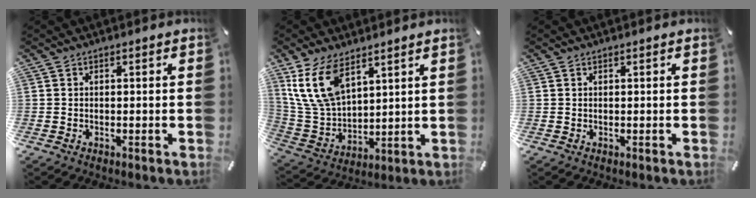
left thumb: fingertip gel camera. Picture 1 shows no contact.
{"total": 13.6, "force": [8.0, 7.6, 8.0], "torque": [-0.208, -0.027, 0.149]}
{"total": 0.0}